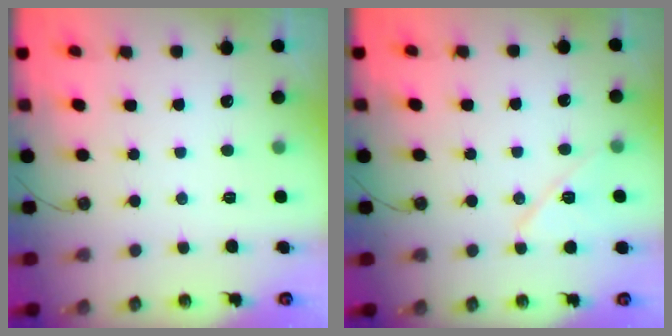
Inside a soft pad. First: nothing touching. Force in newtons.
{"total": 9.6, "press": 9.6, "slide": 0.9}